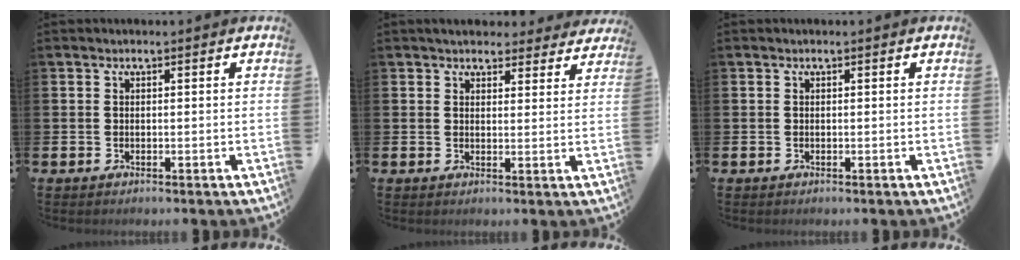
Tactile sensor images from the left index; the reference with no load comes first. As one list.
[{"total": 4.1, "force": [3.9, 1.2, 0.2], "torque": [-0.006, -0.019, 0.070]}, {"total": 0.0}]